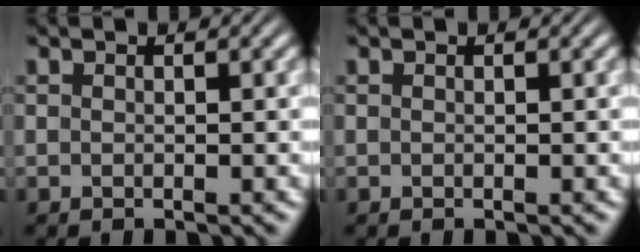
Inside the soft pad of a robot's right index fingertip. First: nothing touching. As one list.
[{"total": 0.0}]